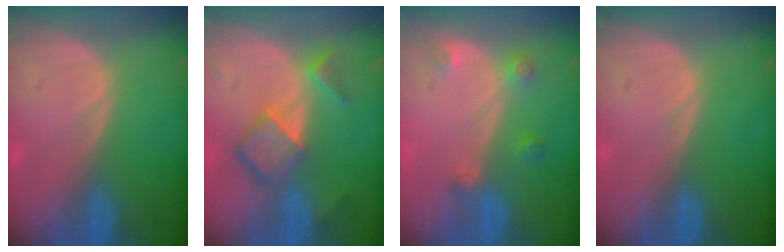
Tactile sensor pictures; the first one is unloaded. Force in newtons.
{"total": 6.9, "press": 6.0, "slide": 3.5}
{"total": 2.9, "press": 2.8, "slide": 0.8}
{"total": 0.0}